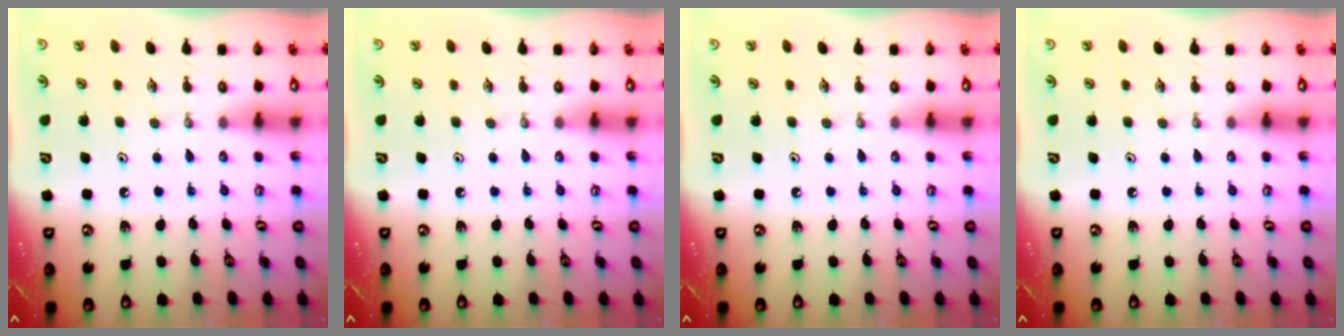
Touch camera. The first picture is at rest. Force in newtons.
{"total": 0.0}
{"total": 0.0}
{"total": 0.0}